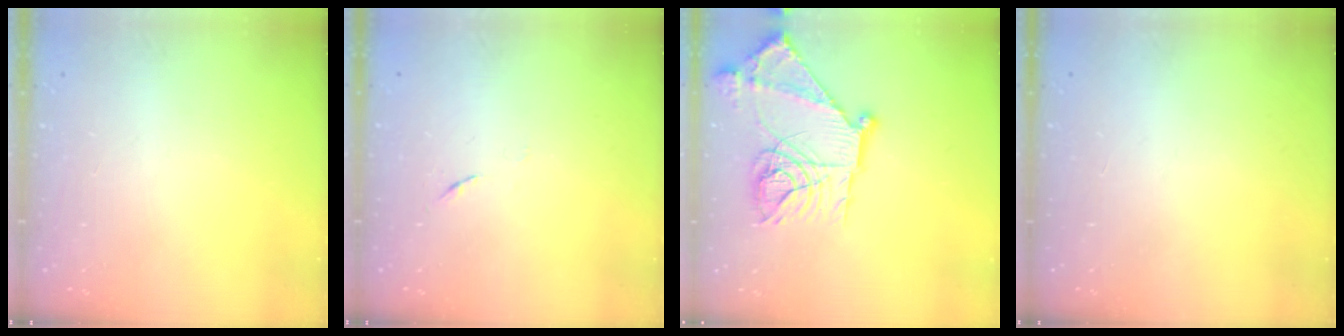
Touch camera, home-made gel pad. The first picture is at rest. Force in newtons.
{"total": 3.5, "press": 3.4, "slide": 0.6}
{"total": 22.2, "press": 22.1, "slide": 2.3}
{"total": 1.5, "press": 1.5, "slide": 0.1}